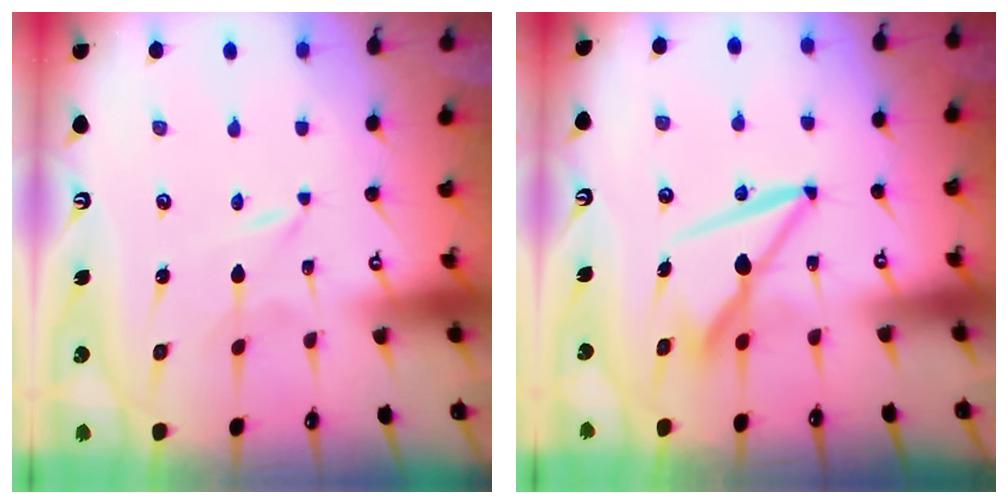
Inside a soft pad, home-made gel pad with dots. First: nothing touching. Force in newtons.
{"total": 8.7, "press": 8.6, "slide": 1.5}